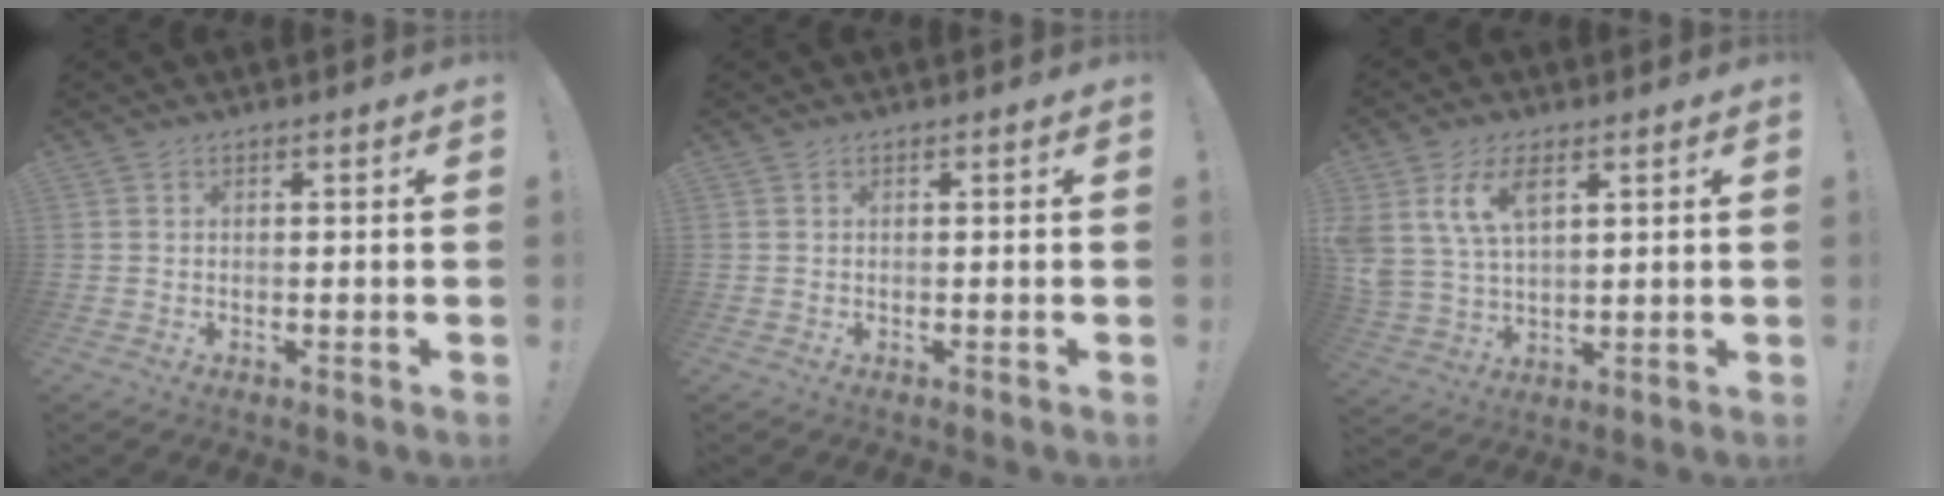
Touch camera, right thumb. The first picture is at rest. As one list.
[{"total": 0.0}, {"total": 11.0, "force": [5.5, 6.3, 7.2], "torque": [-0.148, -0.011, 0.103]}]